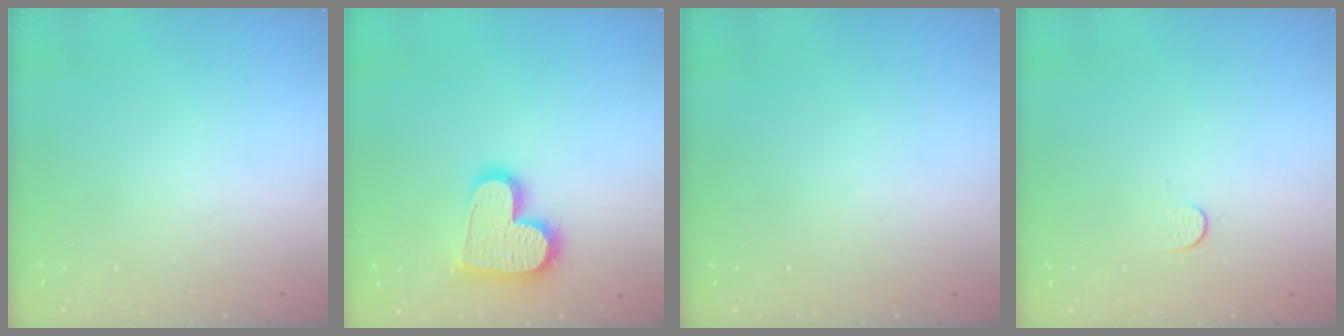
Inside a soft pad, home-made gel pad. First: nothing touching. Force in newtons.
{"total": 16.0, "press": 16.0, "slide": 1.0}
{"total": 0.0}
{"total": 2.8, "press": 2.8, "slide": 0.4}